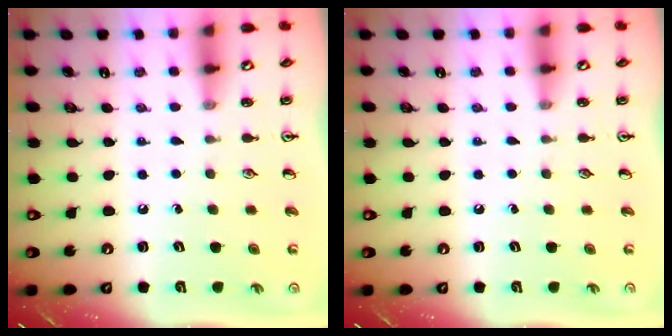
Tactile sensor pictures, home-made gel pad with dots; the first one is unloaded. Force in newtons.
{"total": 0.0}